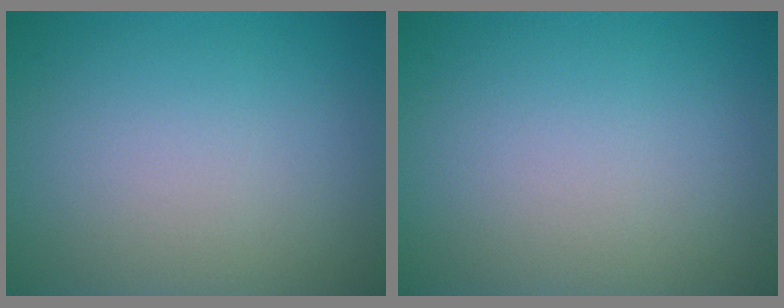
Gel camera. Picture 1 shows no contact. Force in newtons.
{"total": 0.0}